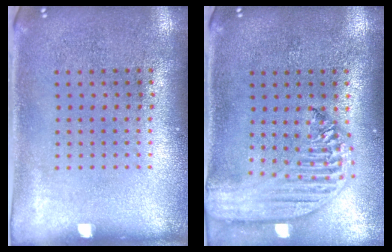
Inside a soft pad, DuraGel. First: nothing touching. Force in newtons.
{"total": 2.5, "press": 2.1, "slide": 1.3}